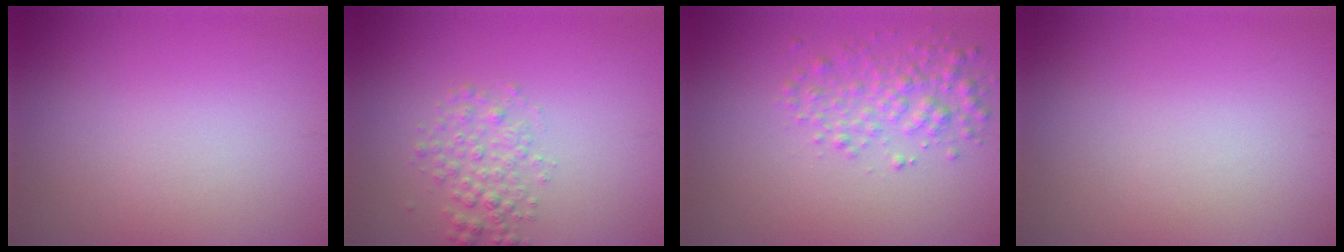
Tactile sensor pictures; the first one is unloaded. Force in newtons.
{"total": 2.3, "press": 2.3, "slide": 0.1}
{"total": 2.8, "press": 2.8, "slide": 0.1}
{"total": 0.0}